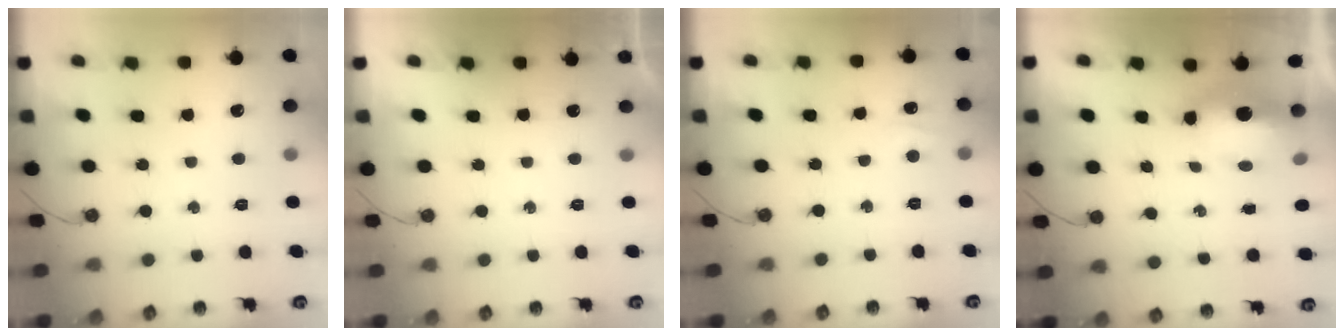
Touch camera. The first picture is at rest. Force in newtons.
{"total": 0.0}
{"total": 5.4, "press": 5.4, "slide": 0.7}
{"total": 7.8, "press": 7.7, "slide": 1.4}